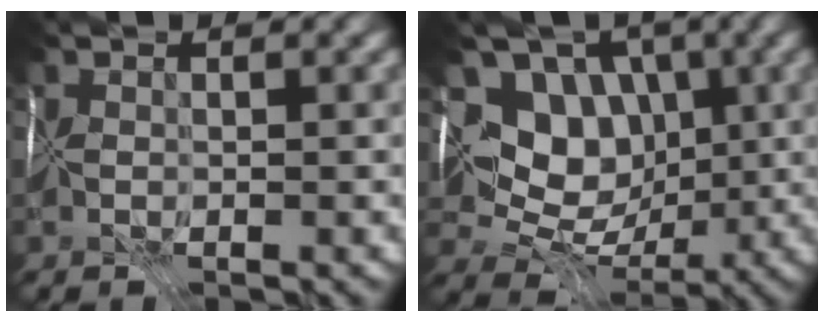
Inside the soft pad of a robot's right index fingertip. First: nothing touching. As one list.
[{"total": 6.6, "force": [1.7, 5.4, 3.5], "torque": [-0.037, -0.002, 0.023]}]